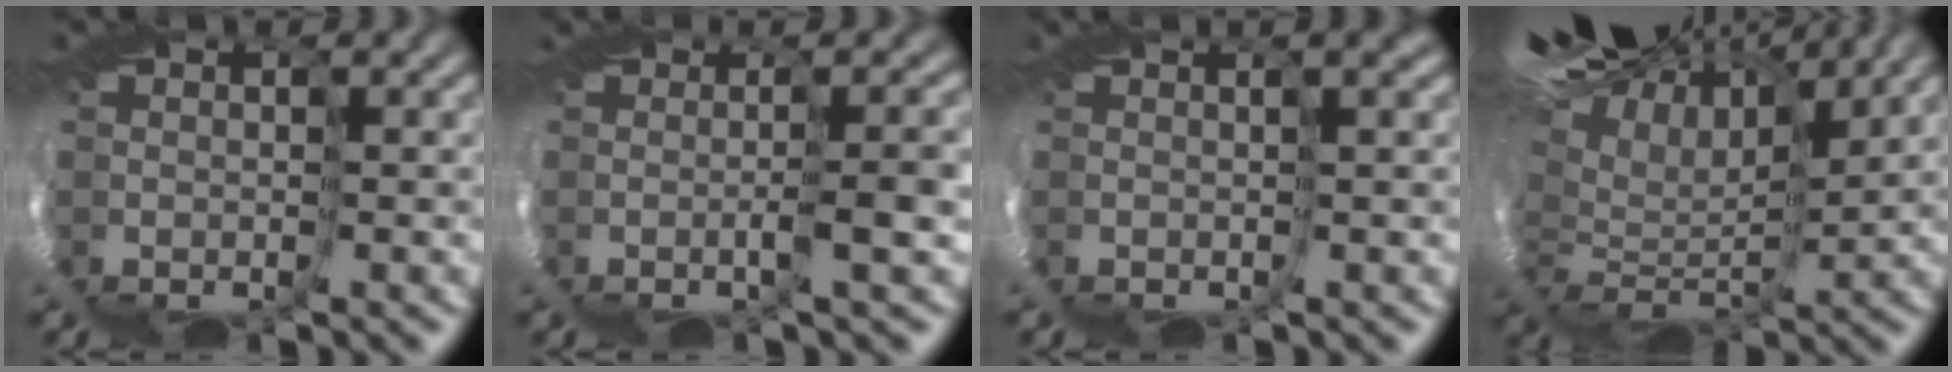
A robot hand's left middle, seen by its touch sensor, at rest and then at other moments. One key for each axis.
{"total": 4.4, "fx": 0.7, "fy": -4.3, "fz": -0.6, "tx": 0.003, "ty": 0.001, "tz": 0.008}
{"total": 3.3, "fx": -0.4, "fy": -2.7, "fz": -1.8, "tx": 0.024, "ty": -0.006, "tz": 0.007}
{"total": 13.1, "fx": 12.2, "fy": 1.2, "fz": 4.4, "tx": -0.138, "ty": 0.056, "tz": 0.191}